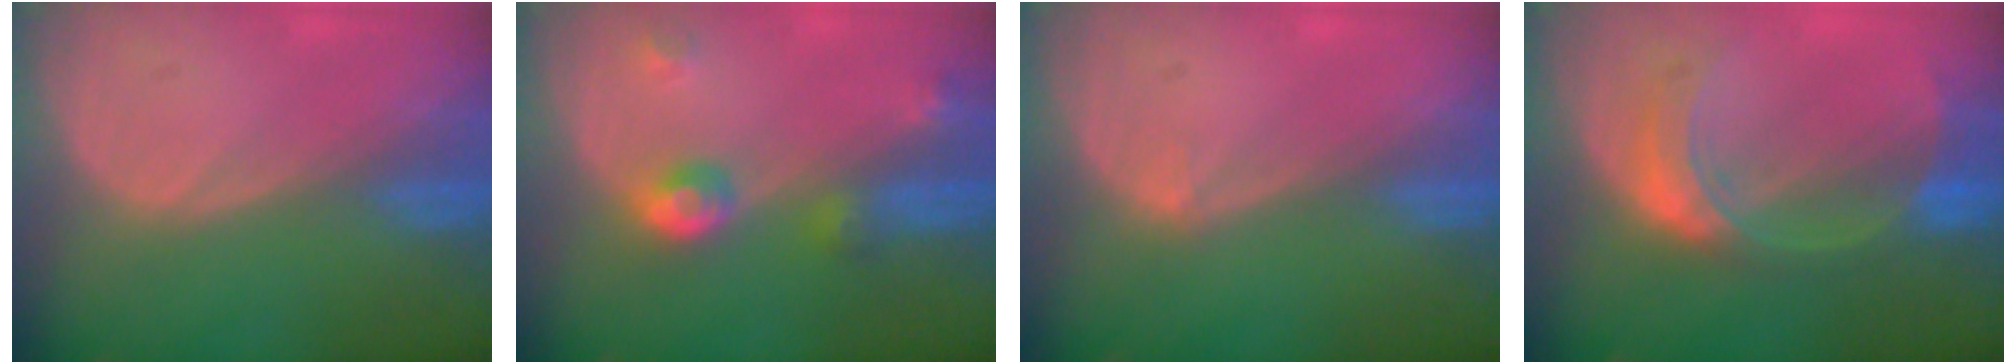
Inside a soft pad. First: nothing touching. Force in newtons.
{"total": 4.8, "press": 4.4, "slide": 2.0}
{"total": 0.6, "press": 0.4, "slide": 0.5}
{"total": 7.5, "press": 6.6, "slide": 3.7}